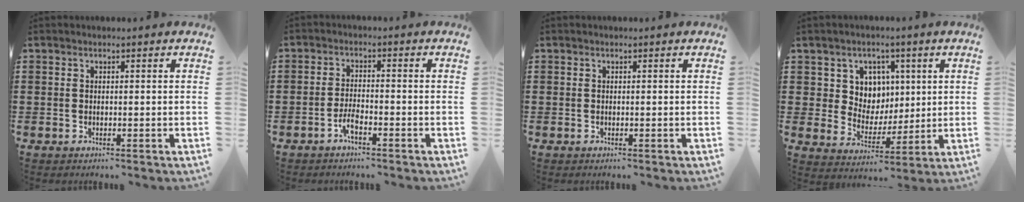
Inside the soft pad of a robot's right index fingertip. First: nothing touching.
{"total": 2.8, "force": [-1.8, 0.6, 2.1], "torque": [-0.050, -0.001, -0.039]}
{"total": 0.0}
{"total": 6.7, "force": [2.6, 6.1, 1.4], "torque": [-0.055, 0.002, 0.048]}